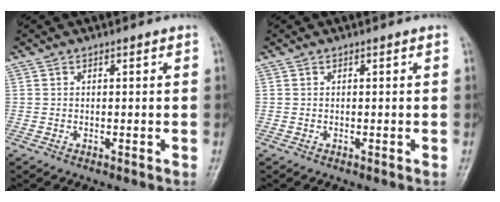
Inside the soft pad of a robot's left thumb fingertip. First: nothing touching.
{"total": 0.0}